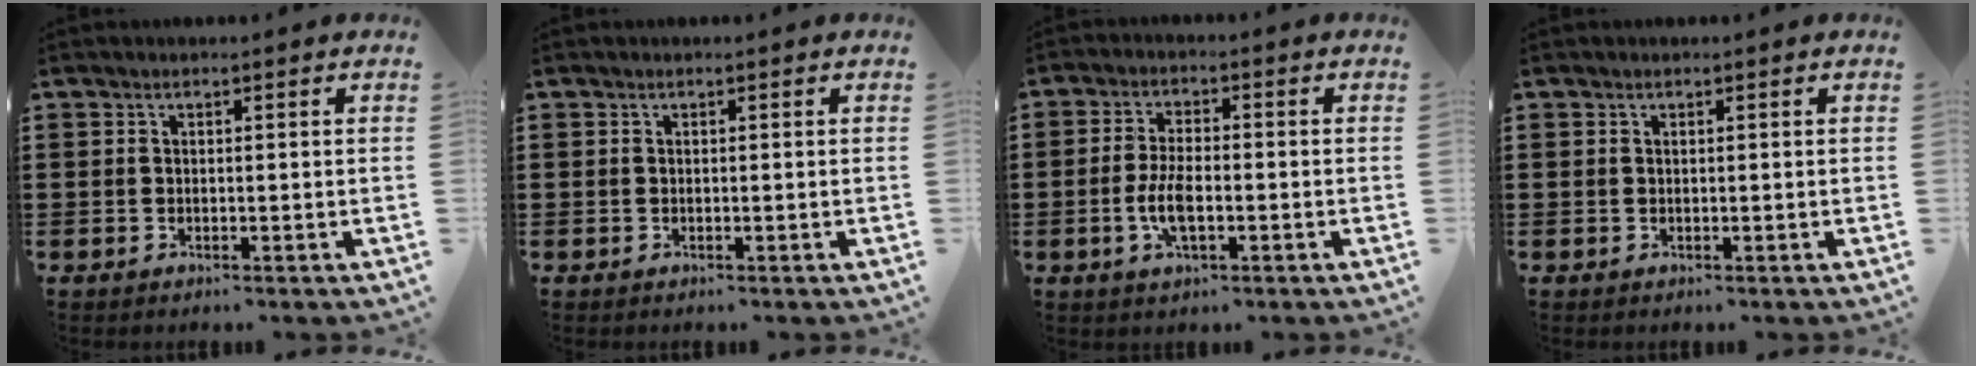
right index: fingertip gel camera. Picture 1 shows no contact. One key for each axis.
{"total": 0.0}
{"total": 5.4, "fx": -1.3, "fy": 2.2, "fz": 4.8, "tx": -0.112, "ty": -0.002, "tz": -0.030}
{"total": 0.0}